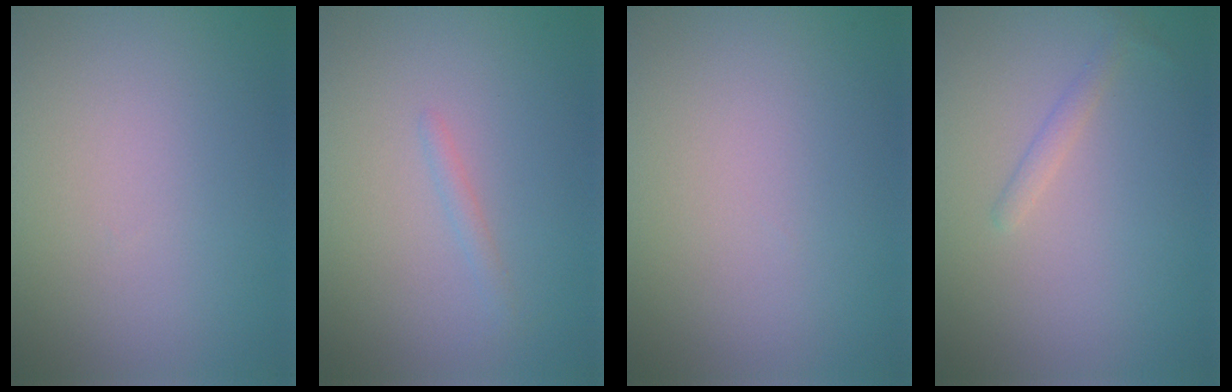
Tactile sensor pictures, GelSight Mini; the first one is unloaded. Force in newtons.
{"total": 0.7, "press": 0.7, "slide": 0.0}
{"total": 0.0}
{"total": 1.1, "press": 1.1, "slide": 0.1}